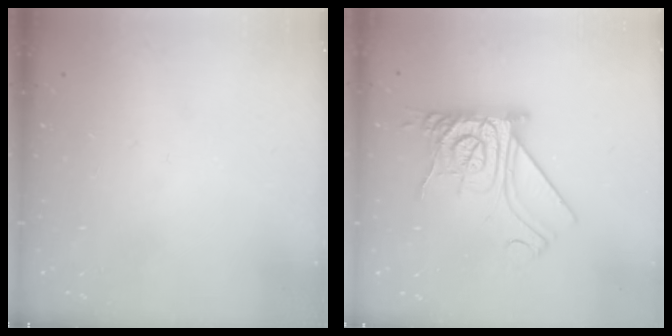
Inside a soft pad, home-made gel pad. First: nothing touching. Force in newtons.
{"total": 15.8, "press": 15.7, "slide": 1.4}